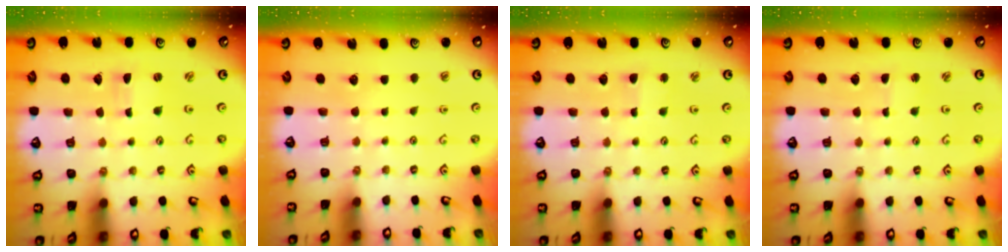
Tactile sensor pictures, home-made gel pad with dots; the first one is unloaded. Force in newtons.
{"total": 0.0}
{"total": 2.2, "press": 2.2, "slide": 0.2}
{"total": 1.1, "press": 1.1, "slide": 0.2}